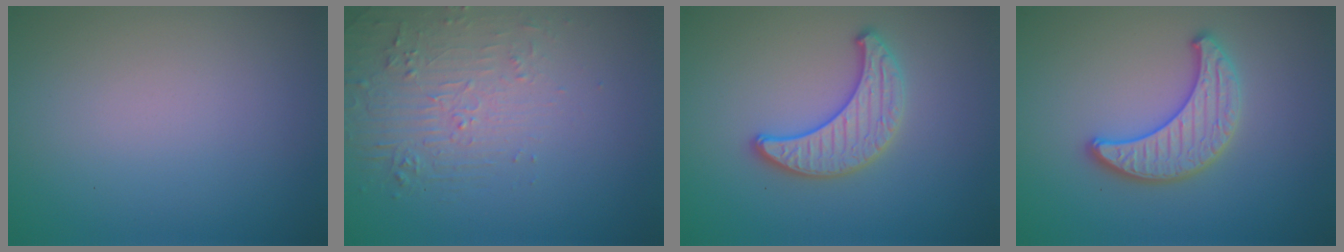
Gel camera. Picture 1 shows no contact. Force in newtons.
{"total": 2.2, "press": 1.3, "slide": 1.8}
{"total": 3.1, "press": 3.1, "slide": 0.1}
{"total": 3.4, "press": 3.4, "slide": 0.5}